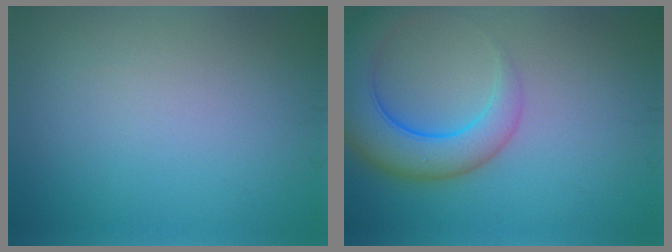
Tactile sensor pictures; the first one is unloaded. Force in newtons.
{"total": 6.8, "press": 6.8, "slide": 0.4}